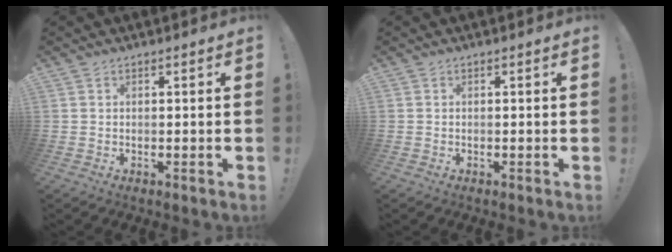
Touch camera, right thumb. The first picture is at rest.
{"total": 0.0}